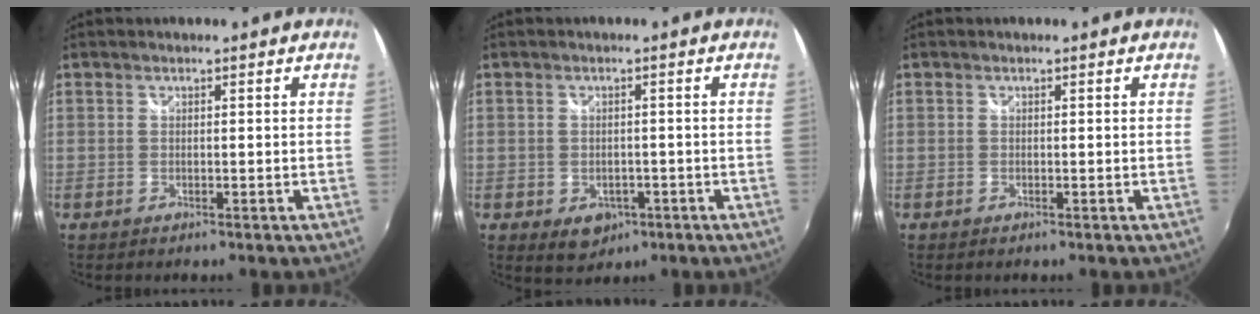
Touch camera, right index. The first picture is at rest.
{"total": 5.4, "force": [-2.3, 4.1, 2.6], "torque": [-0.054, -0.012, -0.024]}
{"total": 0.0}